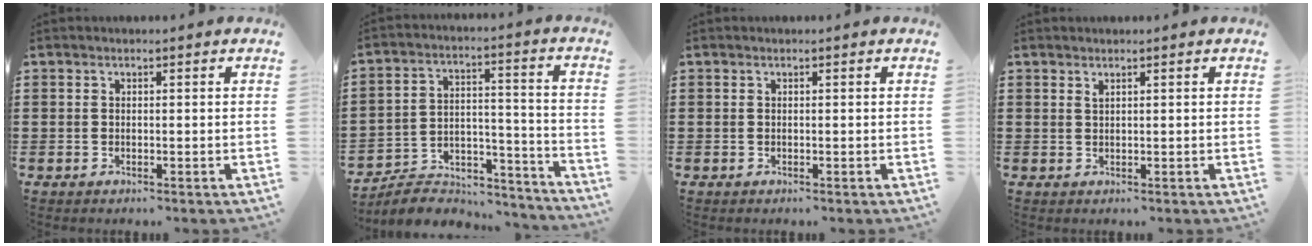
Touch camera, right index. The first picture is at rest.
{"total": 6.7, "force": [-6.0, 2.3, 1.6], "torque": [-0.028, 0.013, -0.116]}
{"total": 0.0}
{"total": 0.7, "force": [0.6, 0.2, 0.5], "torque": [-0.011, 0.001, 0.010]}